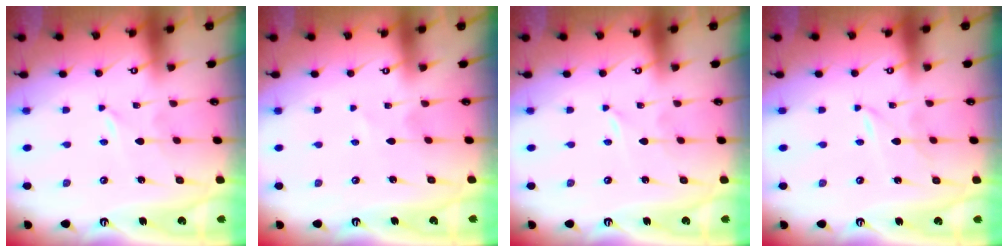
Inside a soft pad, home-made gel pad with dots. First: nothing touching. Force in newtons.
{"total": 1.4, "press": 1.4, "slide": 0.3}
{"total": 0.0}
{"total": 1.5, "press": 1.4, "slide": 0.2}